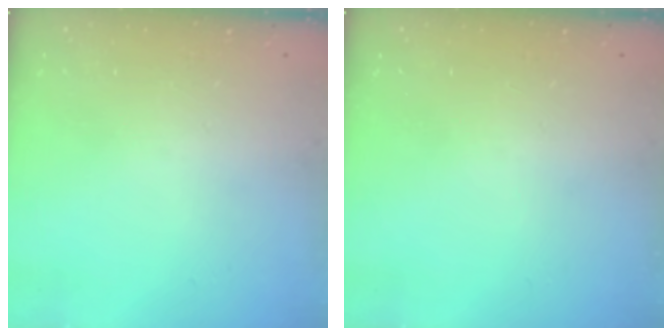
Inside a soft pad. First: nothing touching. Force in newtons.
{"total": 0.0}